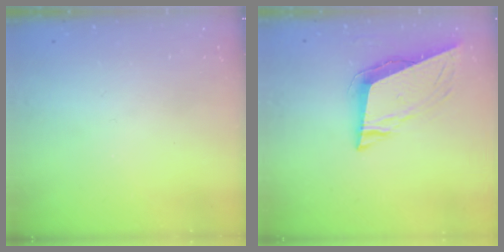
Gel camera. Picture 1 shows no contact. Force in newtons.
{"total": 10.4, "press": 9.8, "slide": 3.5}